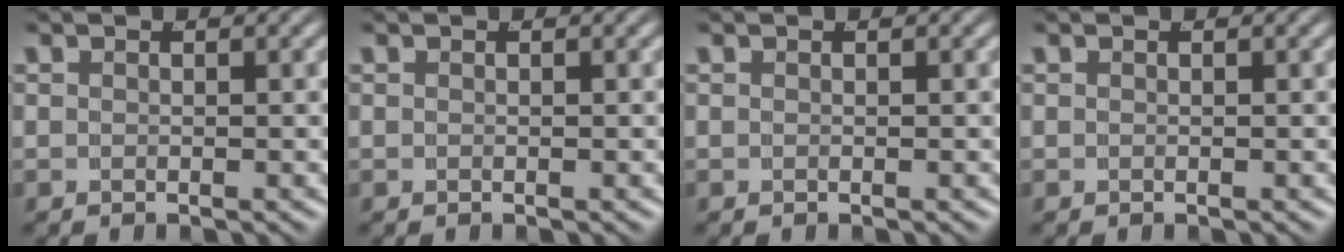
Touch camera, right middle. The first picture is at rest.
{"total": 0.0}
{"total": 0.0}
{"total": 0.0}